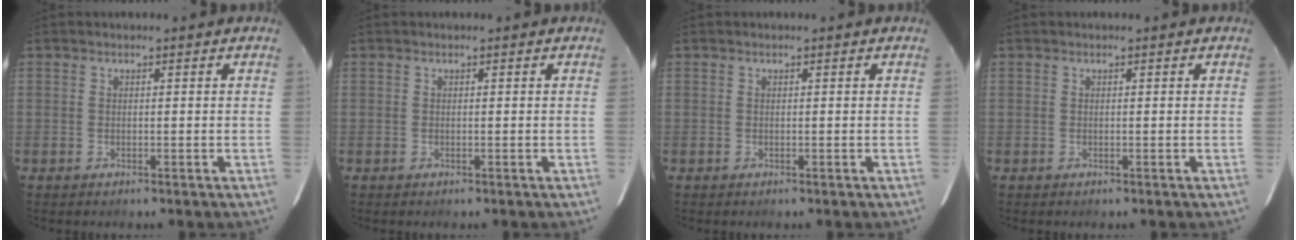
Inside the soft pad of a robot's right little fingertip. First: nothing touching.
{"total": 0.0}
{"total": 0.0}
{"total": 0.0}